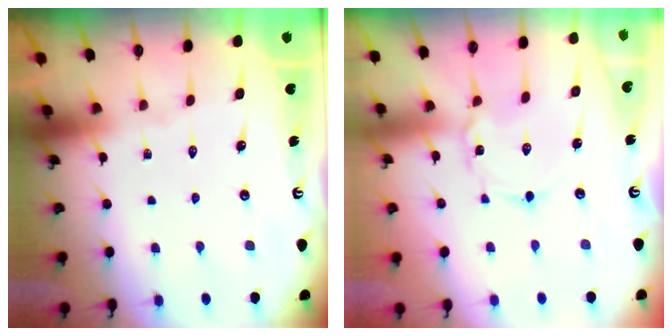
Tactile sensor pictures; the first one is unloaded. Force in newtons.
{"total": 2.4, "press": 2.4, "slide": 0.1}